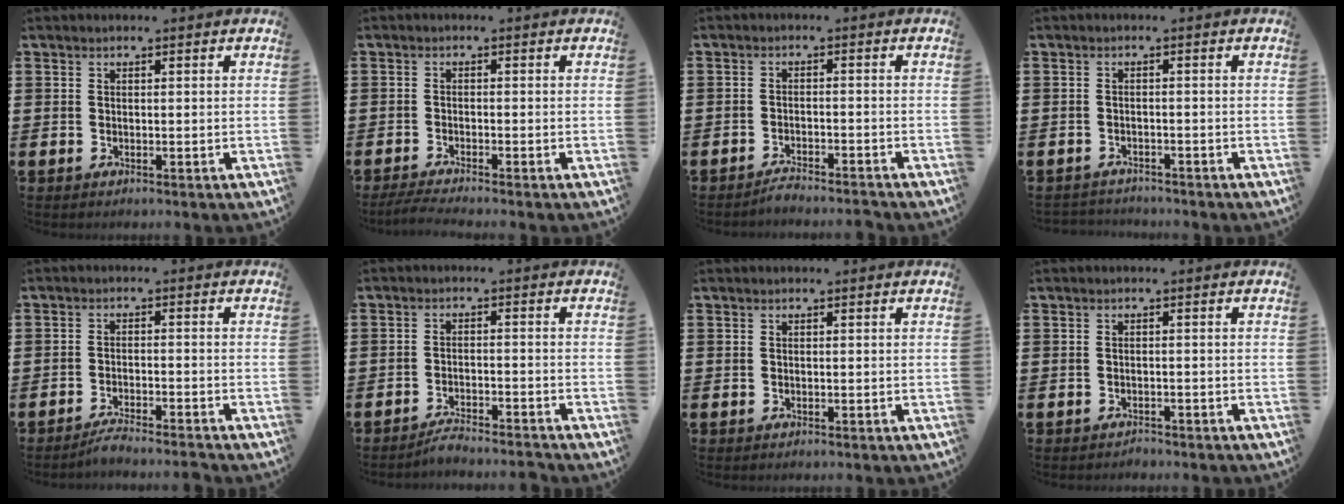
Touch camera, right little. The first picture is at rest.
{"total": 1.6, "force": [-1.3, 0.0, 0.9], "torque": [-0.015, 0.001, -0.025]}
{"total": 2.1, "force": [-2.1, -0.1, 0.2], "torque": [-0.007, 0.004, -0.044]}
{"total": 1.4, "force": [-1.4, 0.1, -0.2], "torque": [-0.001, 0.002, -0.031]}
{"total": 2.6, "force": [-2.4, -0.2, 0.9], "torque": [-0.014, 0.004, -0.048]}
{"total": 2.6, "force": [-2.5, 0.0, 0.5], "torque": [-0.011, 0.006, -0.051]}
{"total": 0.0}
{"total": 0.9, "force": [-0.9, 0.1, -0.1], "torque": [-0.002, 0.002, -0.020]}